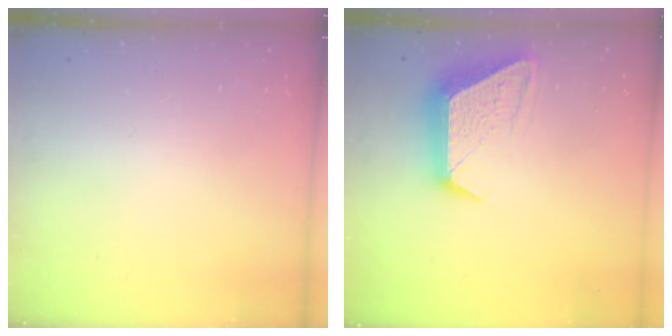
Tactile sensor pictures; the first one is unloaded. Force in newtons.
{"total": 12.8, "press": 12.8, "slide": 1.1}